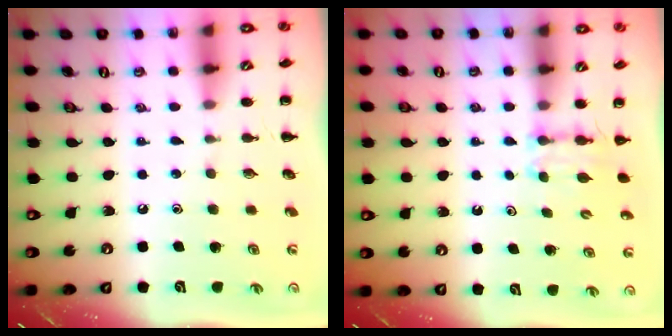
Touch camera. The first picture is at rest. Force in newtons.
{"total": 4.0, "press": 3.7, "slide": 1.3}